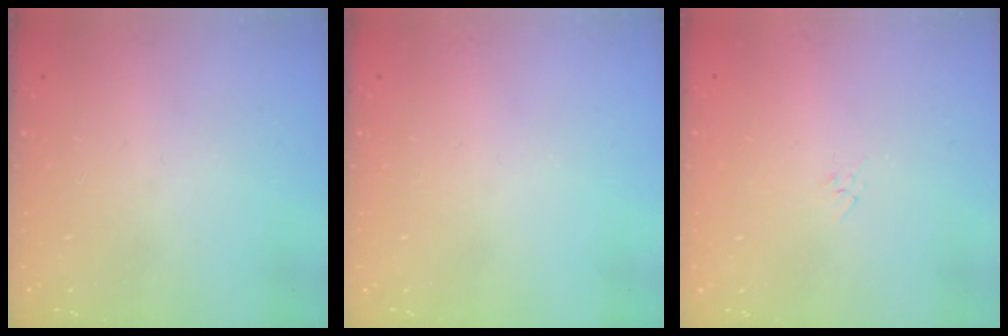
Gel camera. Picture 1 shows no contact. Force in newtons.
{"total": 0.0}
{"total": 2.9, "press": 2.9, "slide": 0.6}